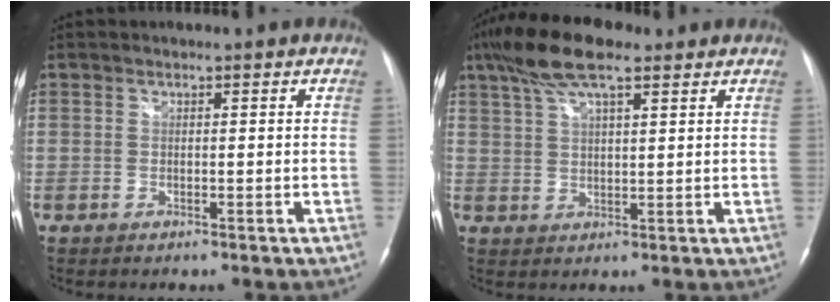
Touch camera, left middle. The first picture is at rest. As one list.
[{"total": 10.3, "force": [7.0, 2.6, 7.0], "torque": [-0.140, 0.027, 0.126]}]